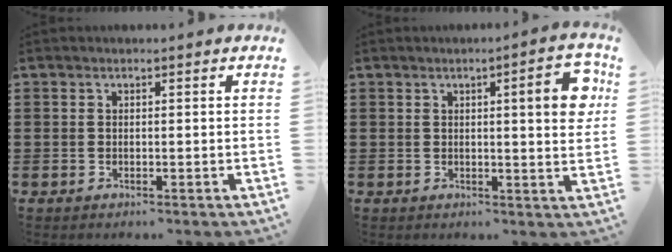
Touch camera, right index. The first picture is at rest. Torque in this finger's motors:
{"motor_torque": [1.08, 0.12, 0.30, 0.09]}